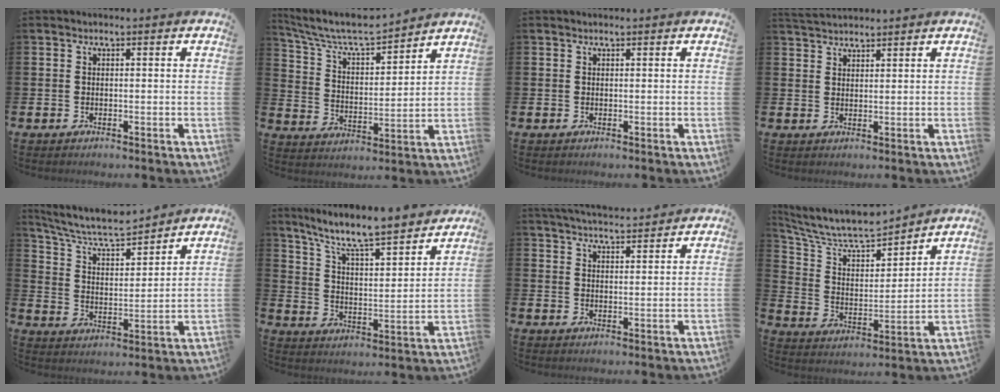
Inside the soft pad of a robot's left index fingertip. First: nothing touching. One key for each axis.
{"total": 7.7, "fx": 7.2, "fy": 1.4, "fz": 2.4, "tx": -0.084, "ty": -0.049, "tz": 0.123}
{"total": 0.0}
{"total": 2.9, "fx": 2.9, "fy": 0.5, "fz": 0.2, "tx": -0.007, "ty": -0.011, "tz": 0.053}
{"total": 7.4, "fx": 6.8, "fy": 1.5, "fz": 2.5, "tx": -0.083, "ty": -0.043, "tz": 0.118}
{"total": 8.9, "fx": 8.1, "fy": 0.9, "fz": 3.5, "tx": -0.100, "ty": -0.062, "tz": 0.136}
{"total": 4.5, "fx": 4.5, "fy": 0.2, "fz": 0.5, "tx": -0.017, "ty": -0.025, "tz": 0.080}
{"total": 9.0, "fx": 8.3, "fy": 2.3, "fz": 2.8, "tx": -0.092, "ty": -0.063, "tz": 0.142}